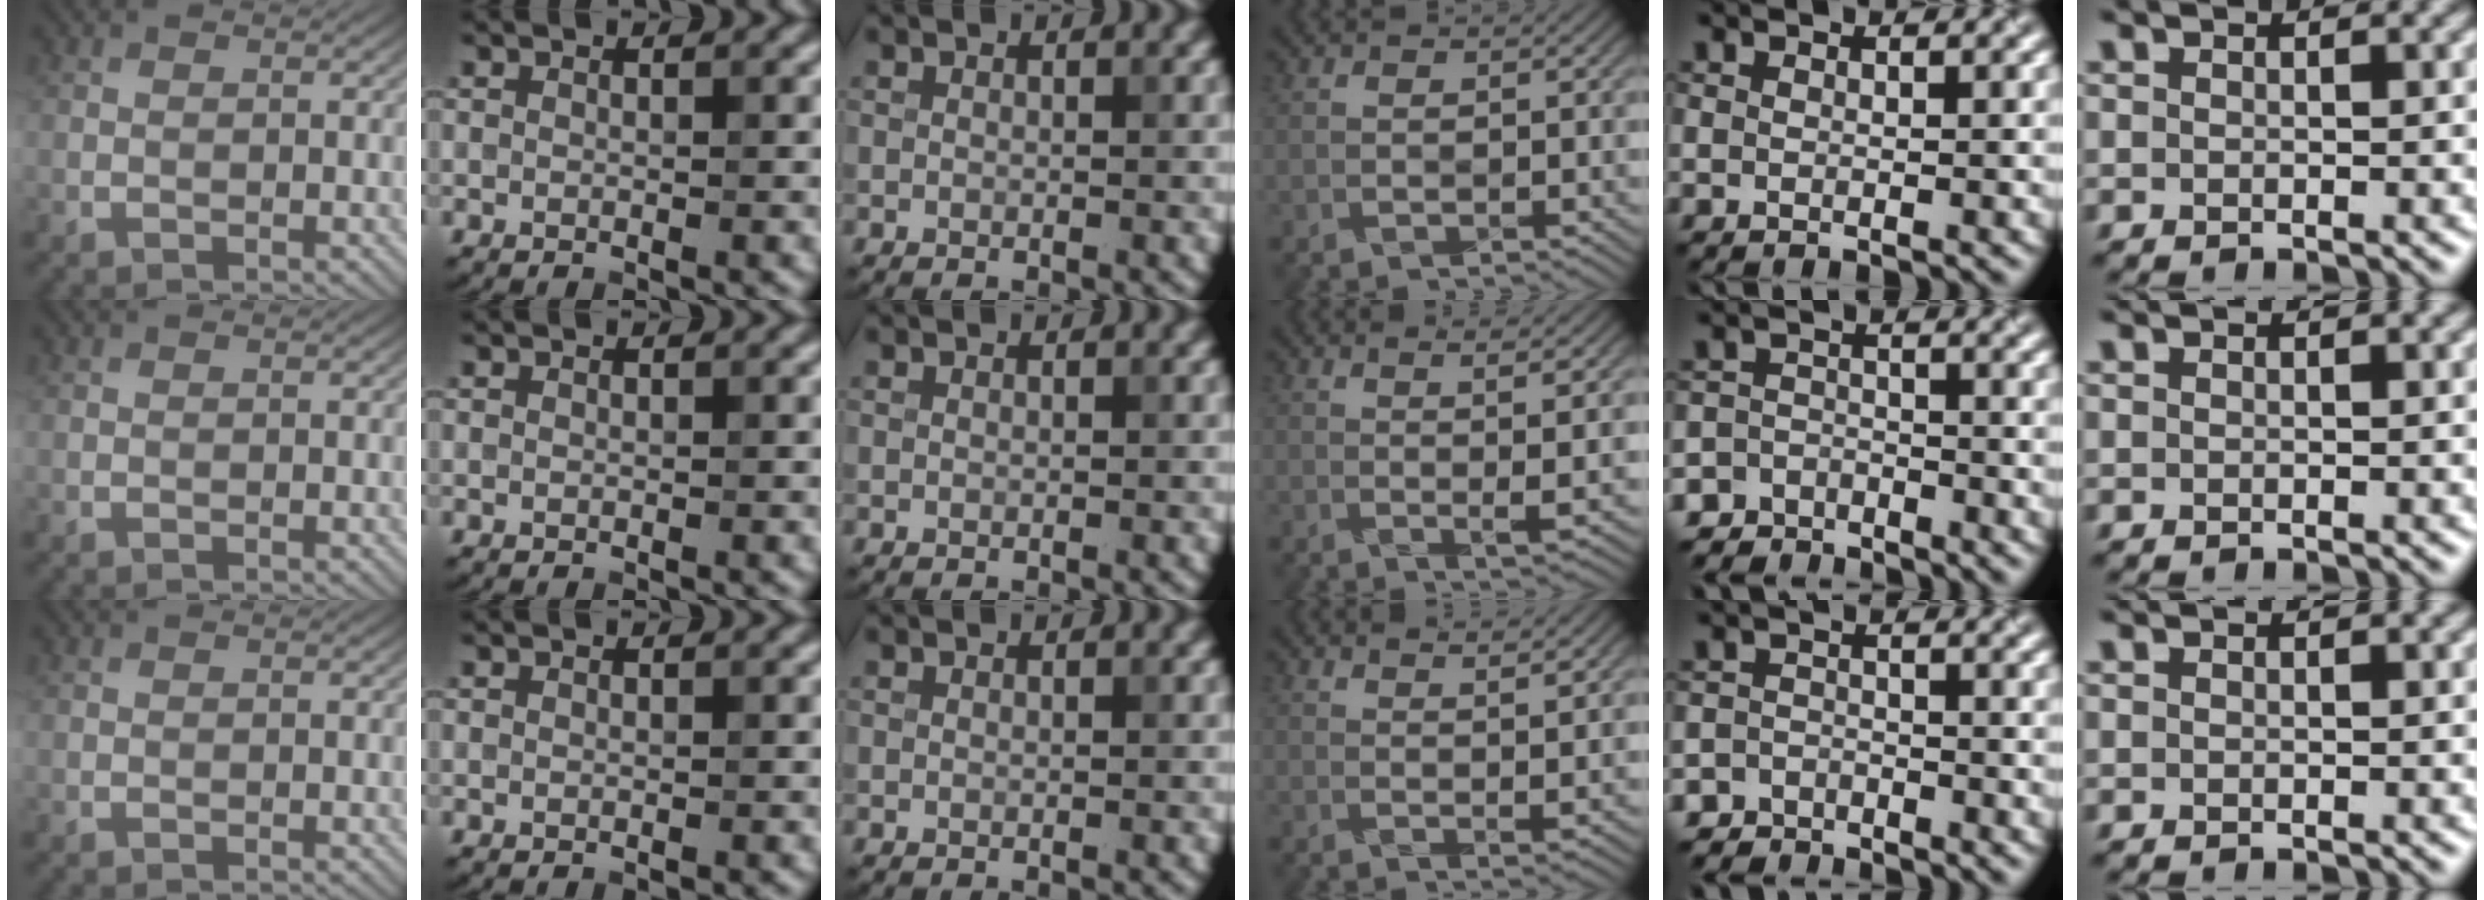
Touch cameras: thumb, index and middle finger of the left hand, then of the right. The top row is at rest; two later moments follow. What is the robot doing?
{"motion": "fold", "object": "cloth"}